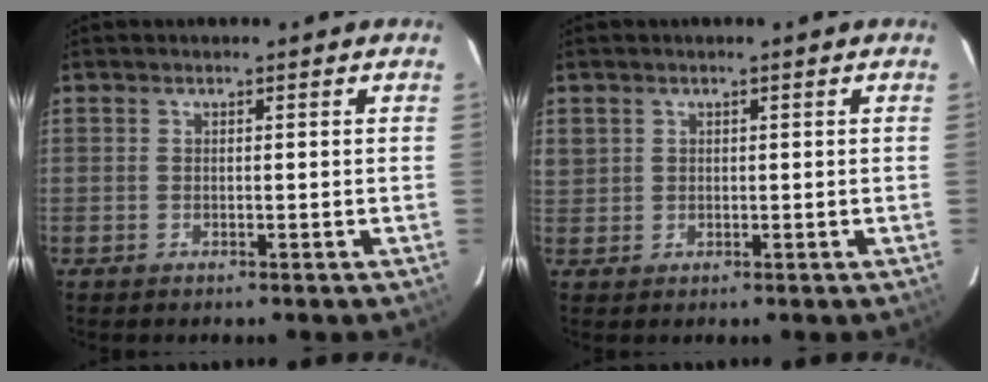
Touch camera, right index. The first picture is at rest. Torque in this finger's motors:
{"motor_torque": [0.41, 0.33, 0.02, 0.02]}